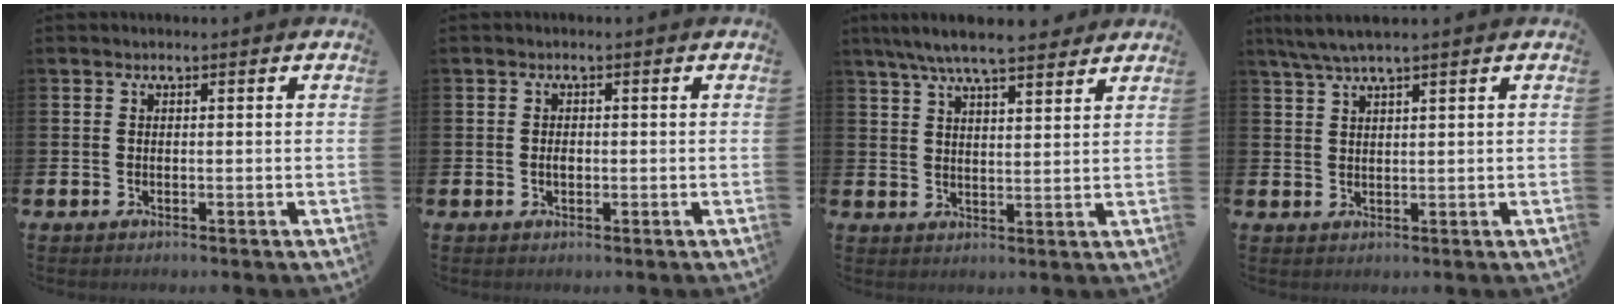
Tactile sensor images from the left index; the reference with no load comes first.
{"total": 1.2, "force": [-0.1, 0.8, 0.9], "torque": [-0.013, 0.003, -0.006]}
{"total": 7.3, "force": [6.7, 1.1, 2.8], "torque": [-0.072, -0.021, 0.122]}
{"total": 3.4, "force": [2.7, 0.0, 2.0], "torque": [-0.052, 0.002, 0.051]}